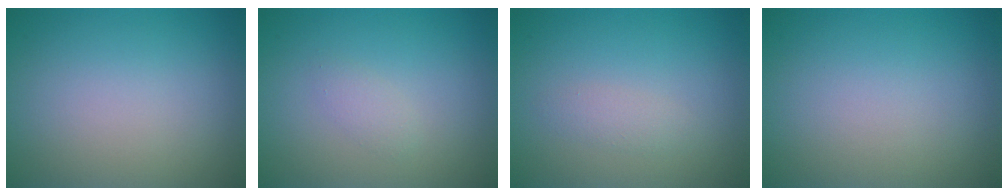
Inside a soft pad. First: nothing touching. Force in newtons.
{"total": 1.0, "press": 1.0, "slide": 0.0}
{"total": 1.1, "press": 1.1, "slide": 0.0}
{"total": 0.0}